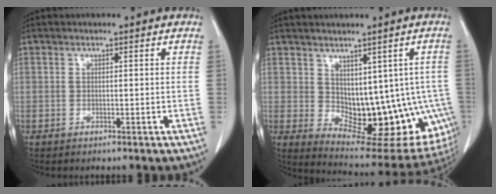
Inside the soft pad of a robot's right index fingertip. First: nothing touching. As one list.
[{"total": 15.5, "force": [-1.4, 8.9, 12.6], "torque": [-0.131, -0.001, 0.002]}]